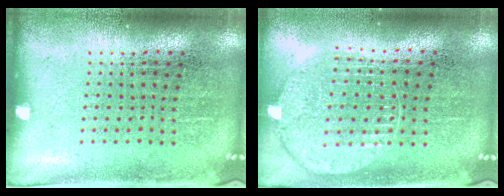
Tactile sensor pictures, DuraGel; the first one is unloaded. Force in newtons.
{"total": 1.0, "press": 1.0, "slide": 0.1}